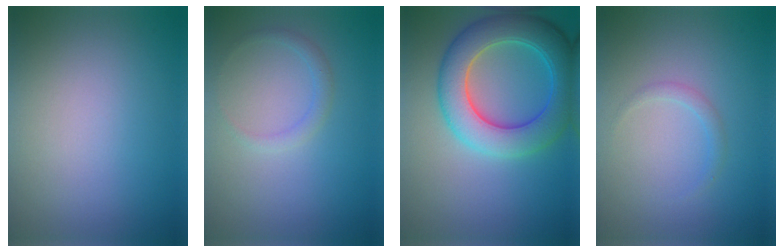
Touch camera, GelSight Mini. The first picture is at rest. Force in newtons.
{"total": 1.2, "press": 1.2, "slide": 0.2}
{"total": 7.9, "press": 7.9, "slide": 0.3}
{"total": 1.0, "press": 1.0, "slide": 0.0}